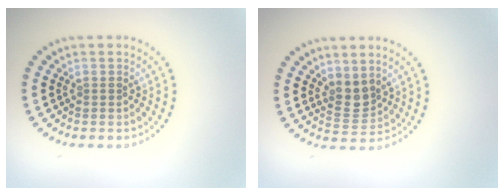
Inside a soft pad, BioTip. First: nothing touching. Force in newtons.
{"total": 2.3, "press": 1.8, "slide": 1.3}